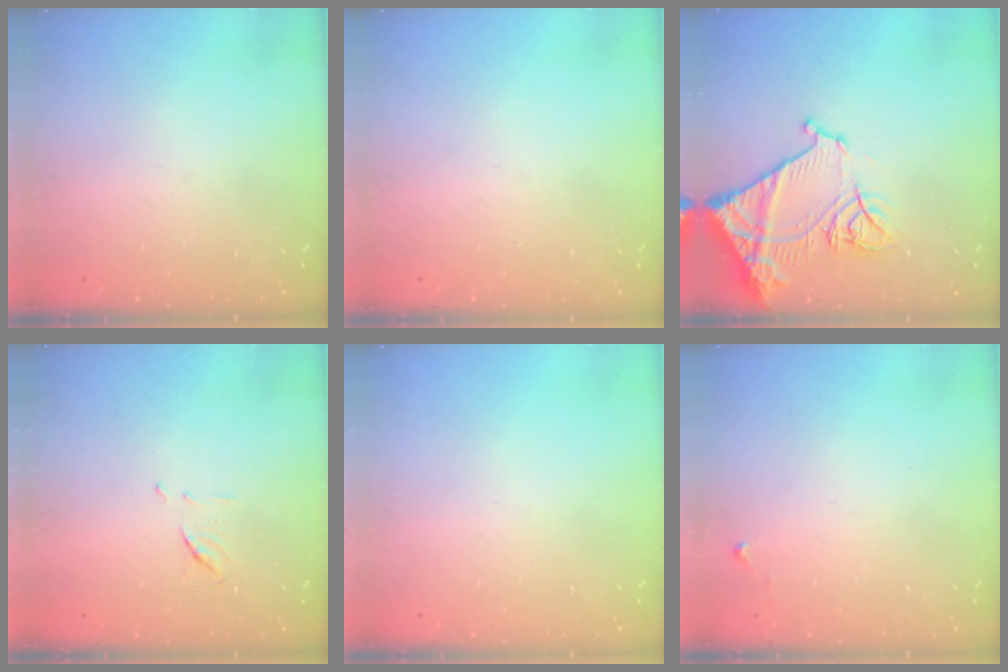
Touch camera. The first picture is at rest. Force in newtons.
{"total": 0.0}
{"total": 17.3, "press": 17.3, "slide": 1.6}
{"total": 6.4, "press": 6.4, "slide": 0.4}
{"total": 0.0}
{"total": 3.9, "press": 3.9, "slide": 0.6}